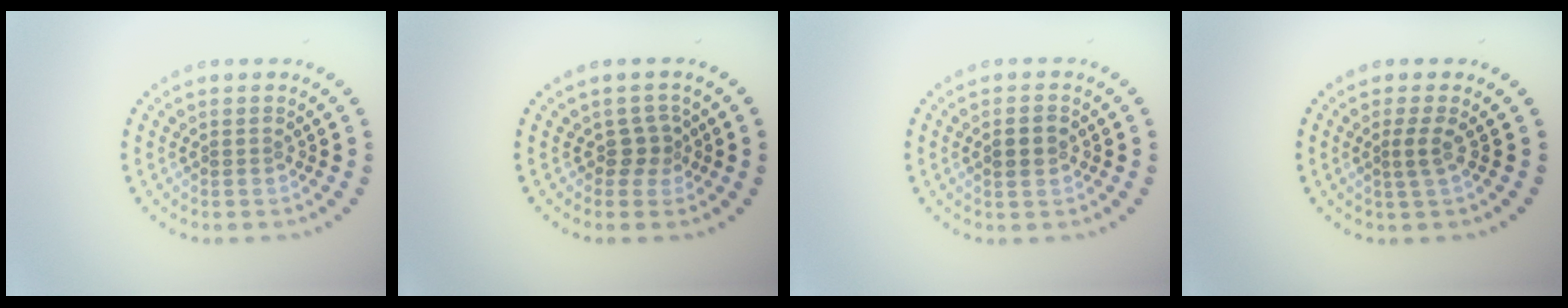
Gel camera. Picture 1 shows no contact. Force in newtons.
{"total": 1.9, "press": 1.3, "slide": 1.3}
{"total": 2.1, "press": 2.1, "slide": 0.5}
{"total": 1.4, "press": 1.1, "slide": 0.9}